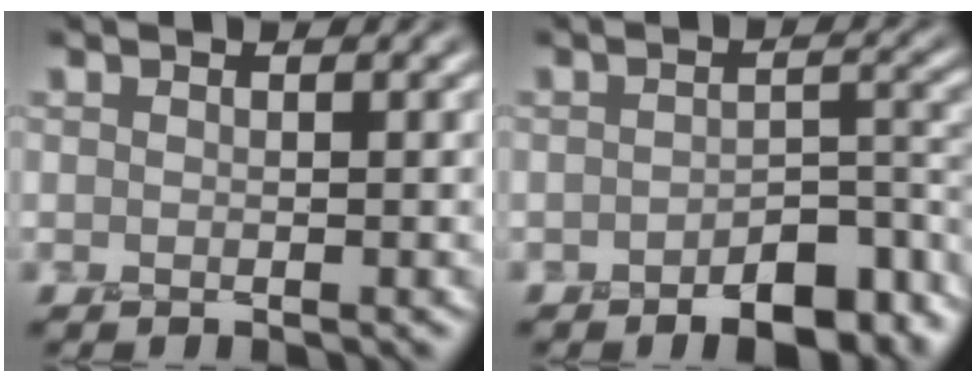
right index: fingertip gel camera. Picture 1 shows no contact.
{"total": 6.5, "force": [-4.1, 2.9, 4.1], "torque": [-0.045, -0.003, -0.059]}